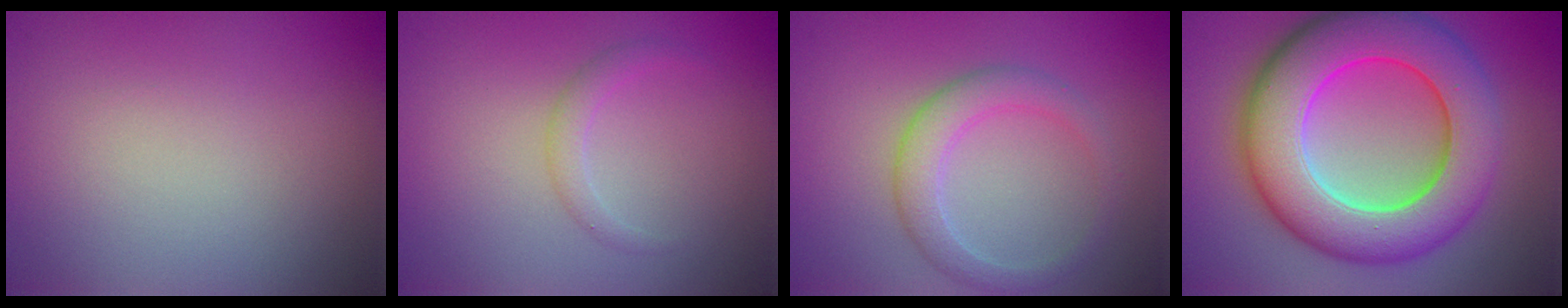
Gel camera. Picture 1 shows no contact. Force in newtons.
{"total": 0.9, "press": 0.9, "slide": 0.0}
{"total": 3.1, "press": 3.1, "slide": 0.2}
{"total": 12.3, "press": 12.3, "slide": 0.2}